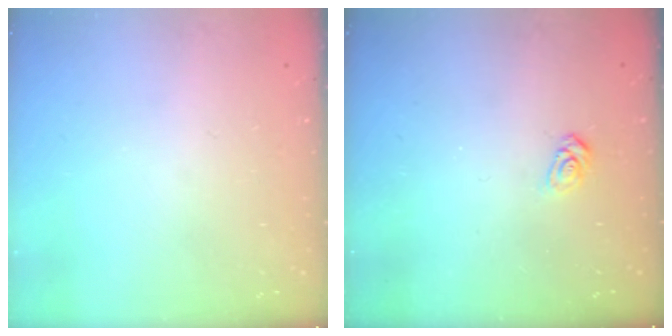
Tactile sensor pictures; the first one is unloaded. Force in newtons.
{"total": 5.5, "press": 5.5, "slide": 0.3}